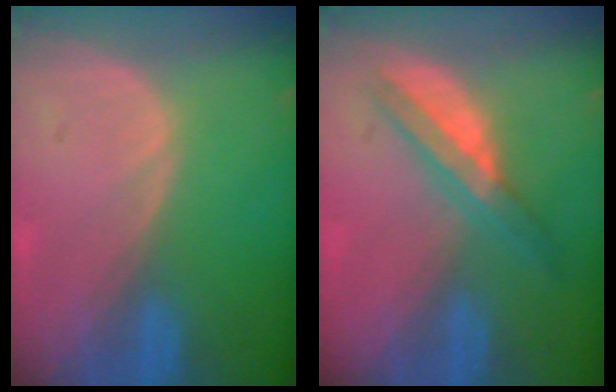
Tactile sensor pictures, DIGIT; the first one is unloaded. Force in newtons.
{"total": 5.5, "press": 5.2, "slide": 1.8}